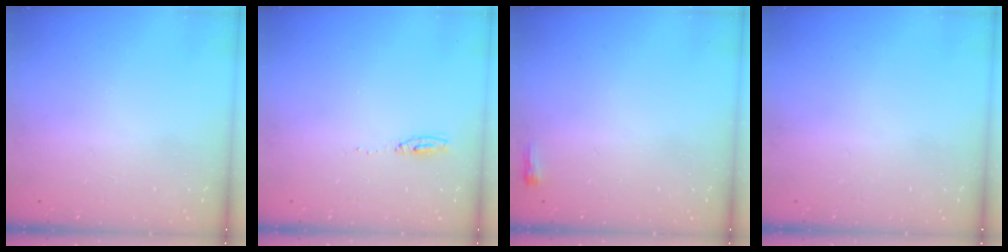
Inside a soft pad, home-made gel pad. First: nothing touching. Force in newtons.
{"total": 4.6, "press": 4.4, "slide": 1.3}
{"total": 2.3, "press": 2.2, "slide": 0.7}
{"total": 0.0}